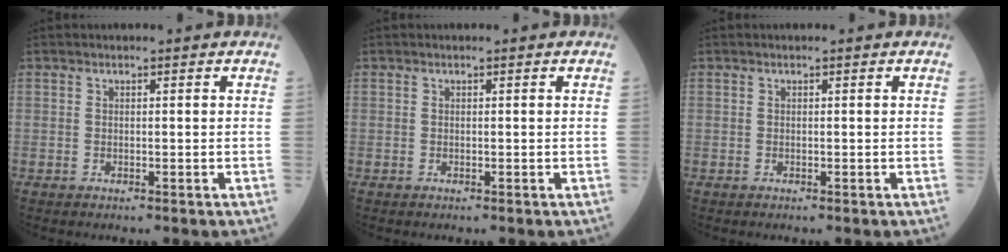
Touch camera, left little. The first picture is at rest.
{"total": 0.0}
{"total": 0.0}